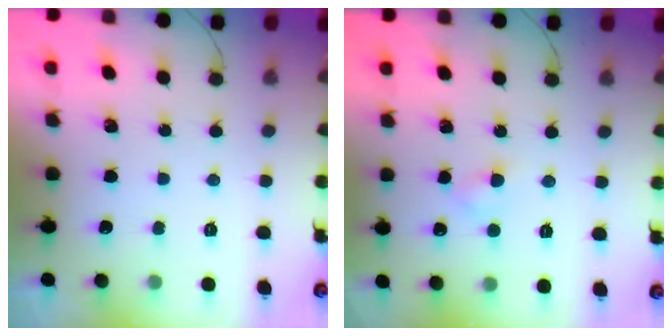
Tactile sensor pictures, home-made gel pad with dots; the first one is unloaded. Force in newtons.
{"total": 2.4, "press": 2.1, "slide": 1.2}